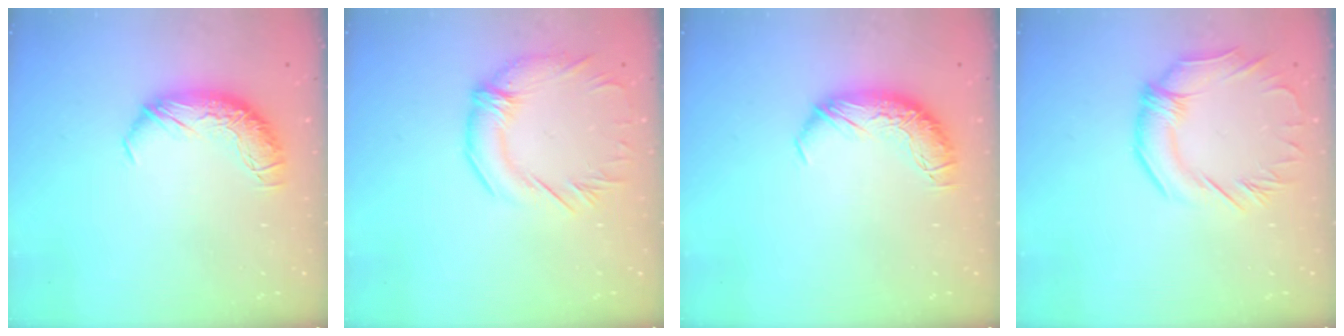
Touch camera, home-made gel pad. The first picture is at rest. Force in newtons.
{"total": 1.1, "press": 0.6, "slide": 1.0}
{"total": 0.0}
{"total": 2.6, "press": 2.2, "slide": 1.4}